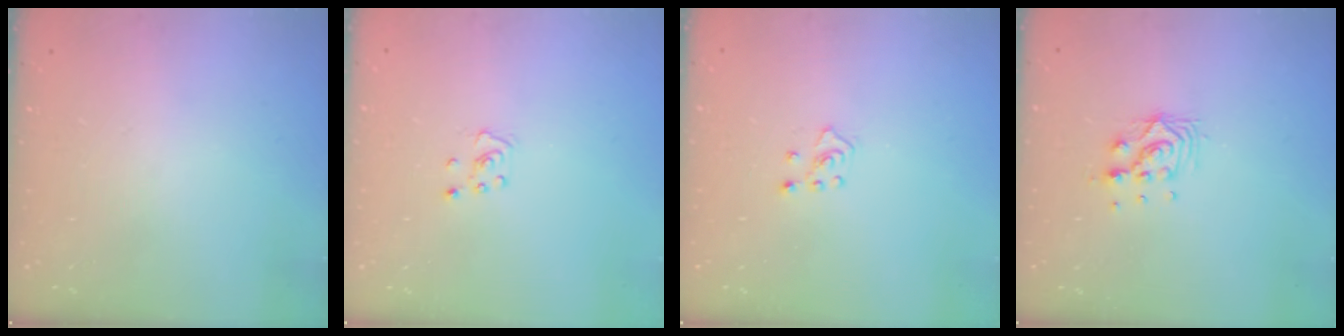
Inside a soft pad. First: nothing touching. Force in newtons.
{"total": 2.8, "press": 2.8, "slide": 0.3}
{"total": 4.1, "press": 4.1, "slide": 0.5}
{"total": 8.6, "press": 8.6, "slide": 0.7}